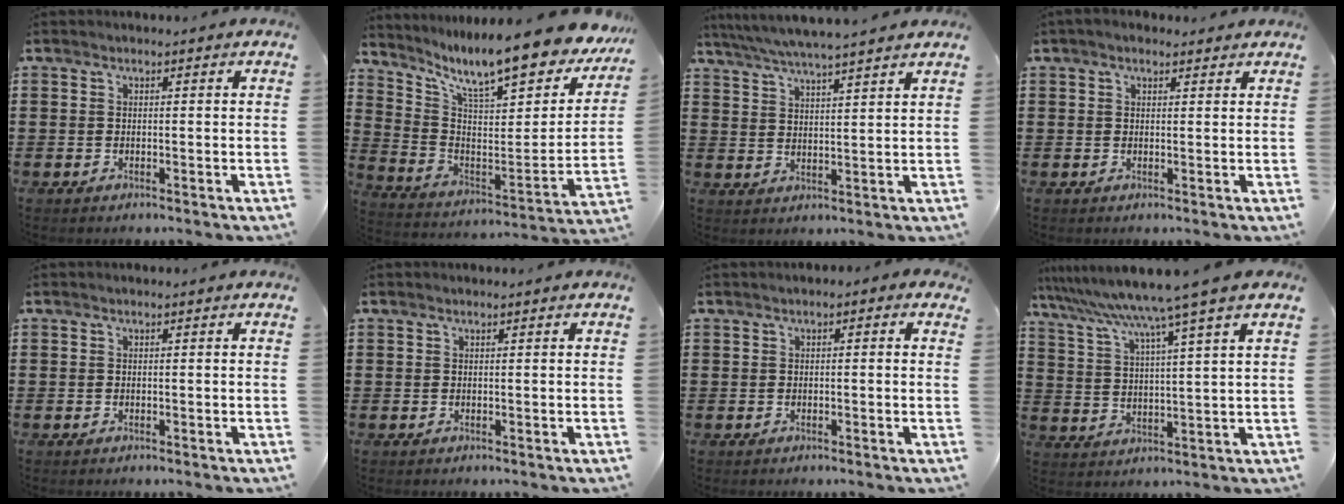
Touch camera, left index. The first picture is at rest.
{"total": 11.2, "force": [9.2, 1.0, 6.2], "torque": [-0.135, -0.083, 0.147]}
{"total": 4.7, "force": [4.4, -0.4, 1.6], "torque": [-0.046, -0.023, 0.076]}
{"total": 1.6, "force": [1.2, 0.7, 0.8], "torque": [-0.018, 0.007, 0.022]}
{"total": 0.0}
{"total": 0.0}
{"total": 0.6, "force": [-0.2, 0.3, 0.5], "torque": [-0.010, 0.002, -0.006]}
{"total": 8.1, "force": [6.5, -1.7, 4.4], "torque": [-0.112, -0.042, 0.102]}